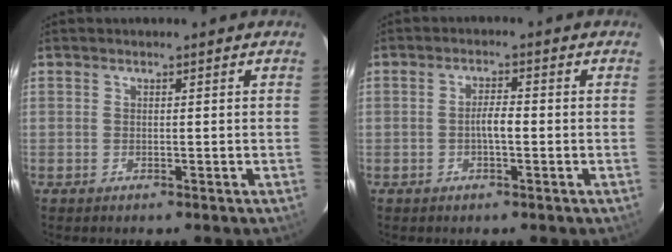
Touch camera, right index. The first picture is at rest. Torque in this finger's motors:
{"motor_torque": [0.54, -0.14, 0.28, 0.07]}